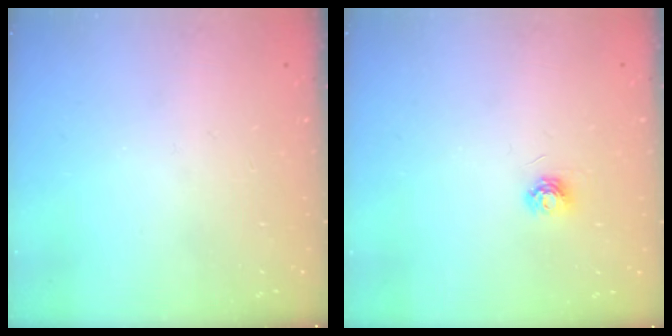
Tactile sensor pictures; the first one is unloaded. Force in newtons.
{"total": 4.5, "press": 4.5, "slide": 0.5}